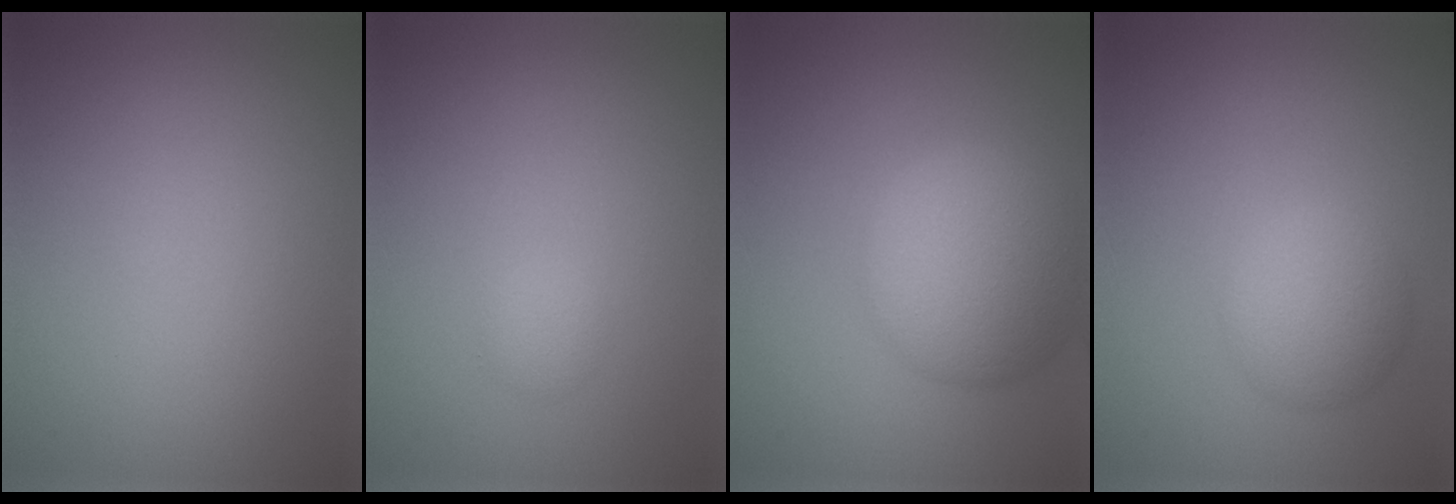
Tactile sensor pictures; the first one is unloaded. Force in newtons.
{"total": 1.0, "press": 1.0, "slide": 0.1}
{"total": 8.0, "press": 8.0, "slide": 0.5}
{"total": 3.9, "press": 3.8, "slide": 0.2}